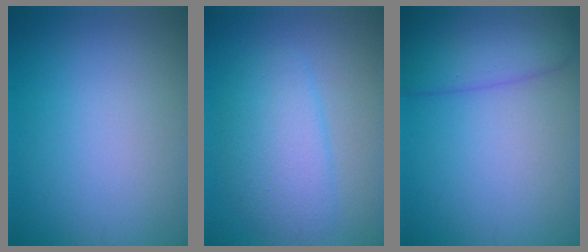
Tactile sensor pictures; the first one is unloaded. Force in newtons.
{"total": 4.2, "press": 4.2, "slide": 0.2}
{"total": 4.8, "press": 4.8, "slide": 0.2}